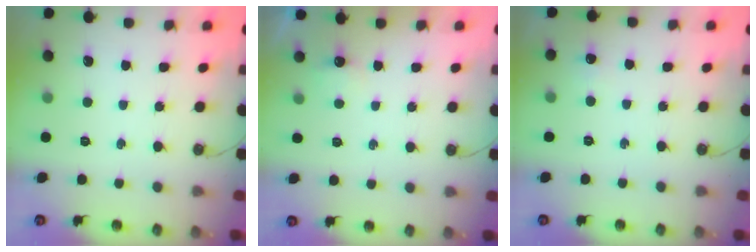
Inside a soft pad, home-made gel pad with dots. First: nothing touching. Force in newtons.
{"total": 2.7, "press": 2.6, "slide": 0.4}
{"total": 4.3, "press": 4.2, "slide": 0.6}